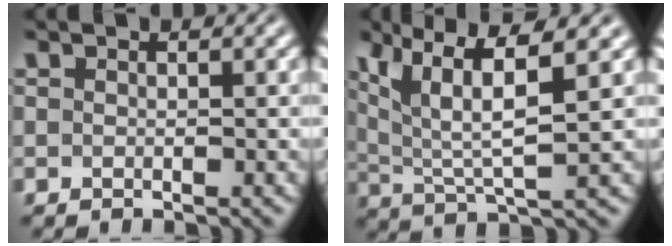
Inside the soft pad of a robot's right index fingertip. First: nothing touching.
{"total": 7.6, "force": [2.9, 3.5, 6.1], "torque": [-0.114, -0.010, 0.059]}